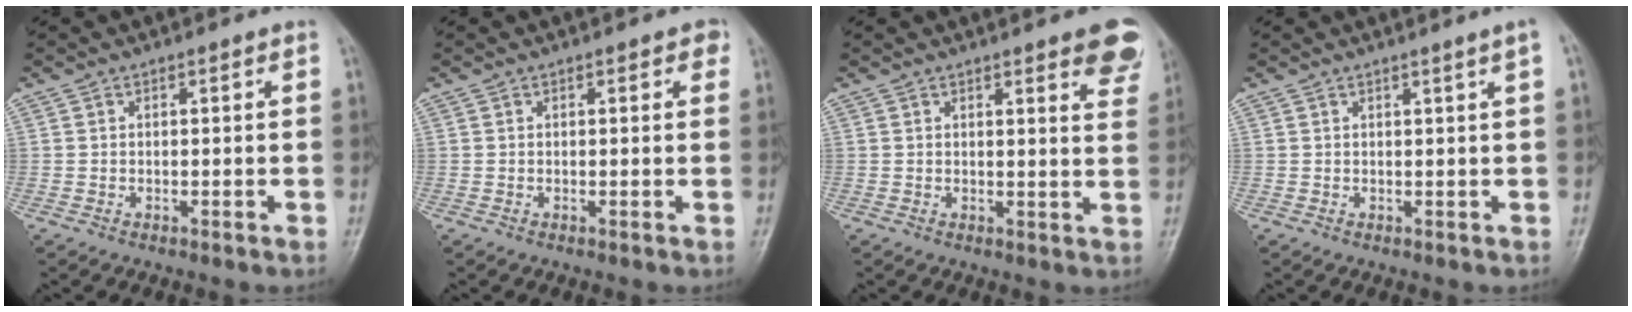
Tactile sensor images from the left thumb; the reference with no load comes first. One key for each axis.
{"total": 1.5, "fx": 0.7, "fy": 0.9, "fz": 0.9, "tx": 0.005, "ty": 0.002, "tz": 0.006}
{"total": 8.3, "fx": 5.3, "fy": 2.4, "fz": 5.9, "tx": -0.041, "ty": -0.020, "tz": 0.054}
{"total": 1.7, "fx": 0.8, "fy": -0.6, "fz": 1.3, "tx": -0.025, "ty": -0.006, "tz": 0.016}